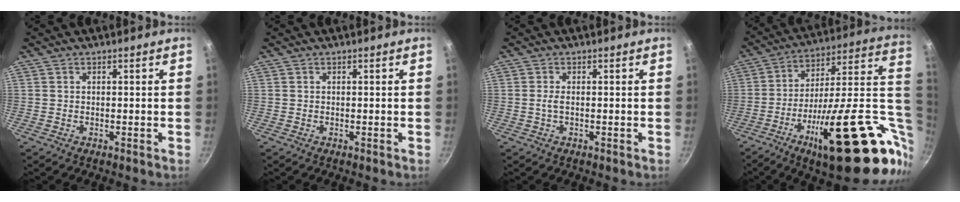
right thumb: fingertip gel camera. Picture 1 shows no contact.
{"total": 0.0}
{"total": 1.3, "force": [-0.2, 0.4, 1.2], "torque": [-0.031, 0.000, -0.005]}
{"total": 35.3, "force": [-8.1, 11.8, 32.2], "torque": [-0.435, 0.012, -0.125]}